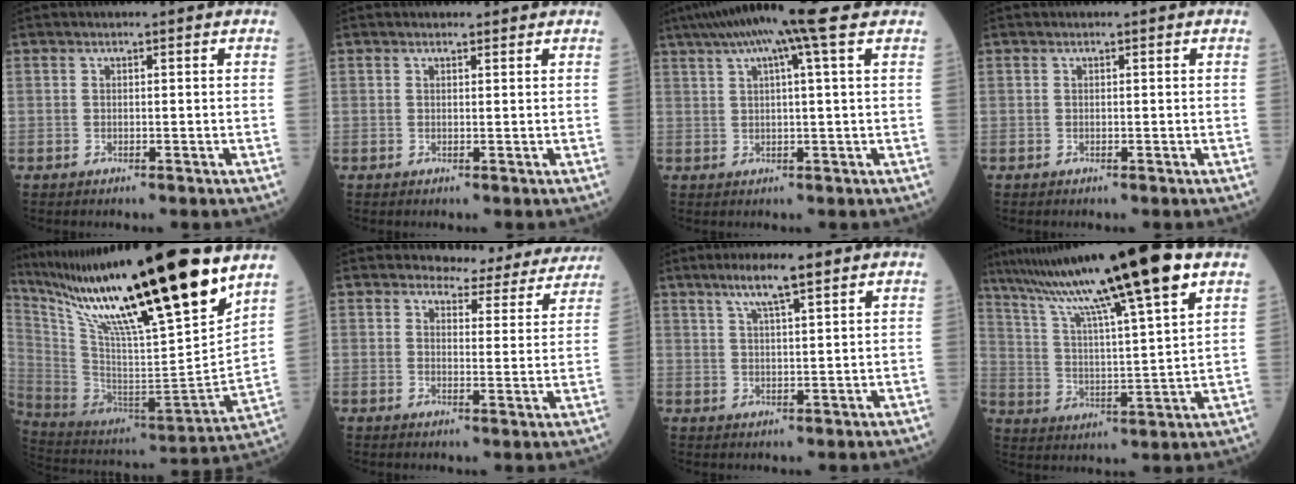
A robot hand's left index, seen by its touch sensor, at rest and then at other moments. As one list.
[{"total": 1.0, "force": [0.9, 0.3, 0.1], "torque": [-0.010, 0.003, 0.012]}, {"total": 10.8, "force": [7.0, -0.2, 8.3], "torque": [-0.141, 0.037, 0.104]}, {"total": 0.0}, {"total": 30.5, "force": [21.6, 1.9, 21.5], "torque": [-0.382, -0.030, 0.367]}, {"total": 10.4, "force": [10.0, 2.7, 1.2], "torque": [0.007, -0.021, 0.096]}, {"total": 5.5, "force": [3.7, 0.3, 4.1], "torque": [-0.078, 0.008, 0.067]}, {"total": 20.4, "force": [14.4, -0.3, 14.5], "torque": [-0.246, 0.028, 0.236]}]